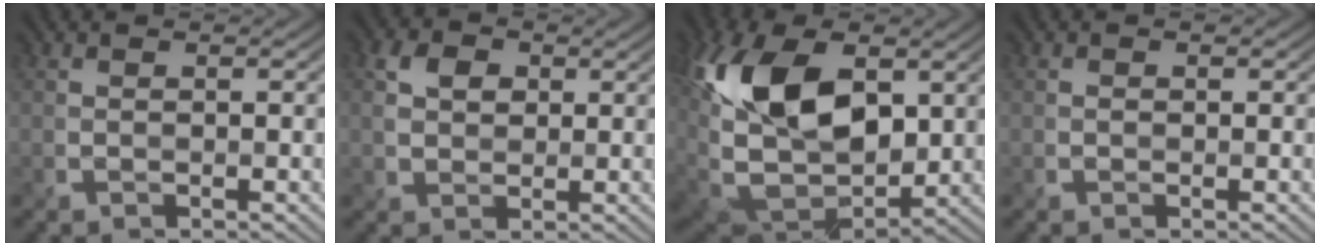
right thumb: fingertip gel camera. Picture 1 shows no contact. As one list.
[{"total": 3.4, "force": [1.0, 2.6, 1.9], "torque": [-0.042, 0.003, 0.014]}, {"total": 16.3, "force": [3.7, 10.1, 12.2], "torque": [-0.254, -0.008, 0.071]}, {"total": 0.5, "force": [-0.1, 0.5, 0.1], "torque": [0.003, -0.001, -0.003]}]